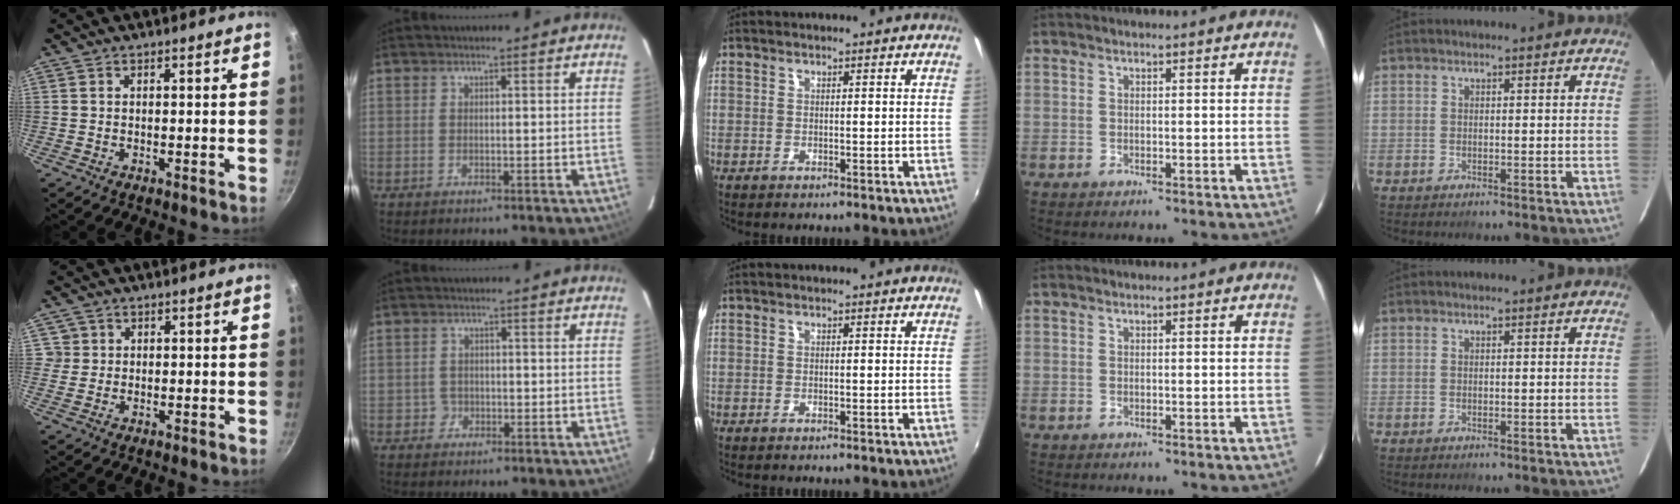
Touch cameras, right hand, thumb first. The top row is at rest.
{"thumb": {"total": 2.3, "force": [0.5, 2.2, 0.1], "torque": [0.020, 0.010, 0.005]}, "index": {"total": 1.8, "force": [-0.8, 1.6, -0.1], "torque": [0.002, 0.006, -0.011]}}